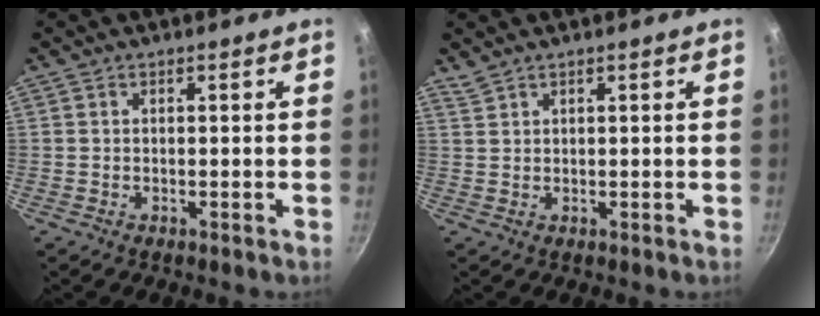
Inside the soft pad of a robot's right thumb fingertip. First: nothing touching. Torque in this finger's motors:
{"motor_torque": [-0.59, 0.32, -0.26, 0.09, 0.07]}